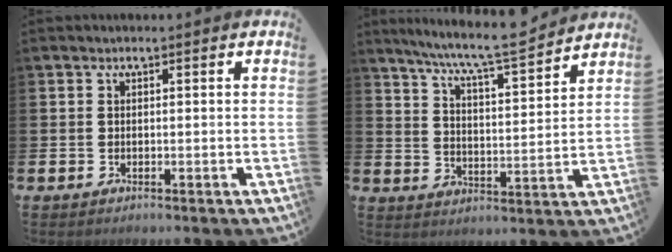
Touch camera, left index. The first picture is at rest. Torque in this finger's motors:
{"motor_torque": [0.97, -1.17, 0.29, 0.21]}